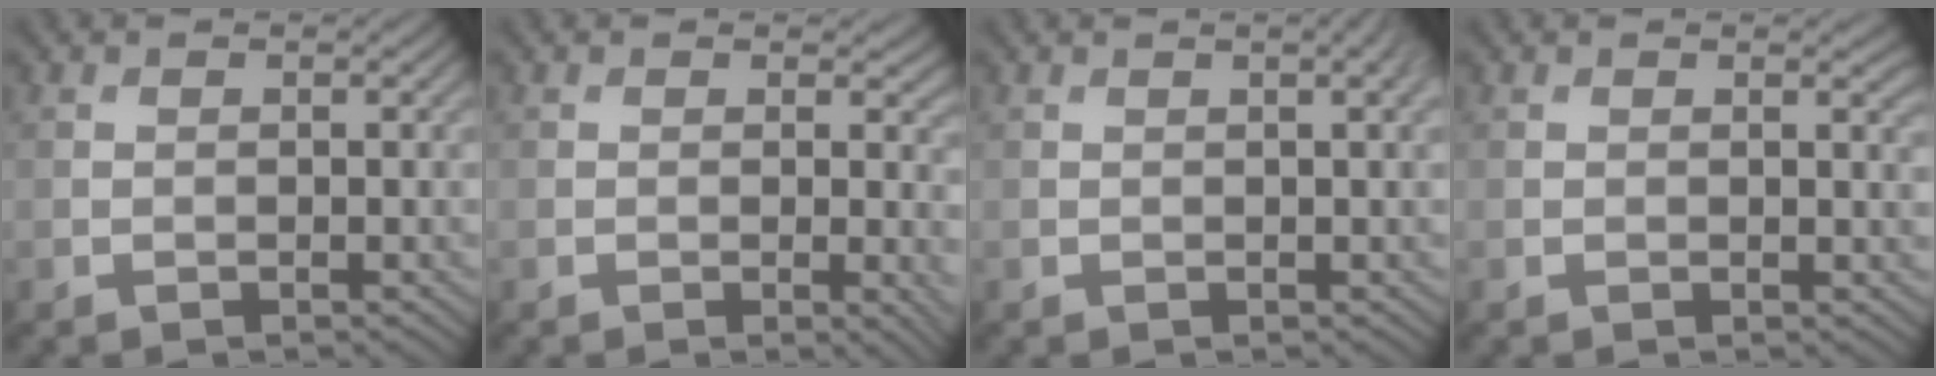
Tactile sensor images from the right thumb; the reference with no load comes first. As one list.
[{"total": 3.5, "force": [0.1, 1.3, 3.2], "torque": [-0.041, -0.004, 0.000]}, {"total": 1.5, "force": [0.6, 0.2, 1.4], "torque": [-0.017, 0.004, 0.005]}, {"total": 1.4, "force": [0.4, 0.3, 1.3], "torque": [-0.017, -0.003, 0.005]}]